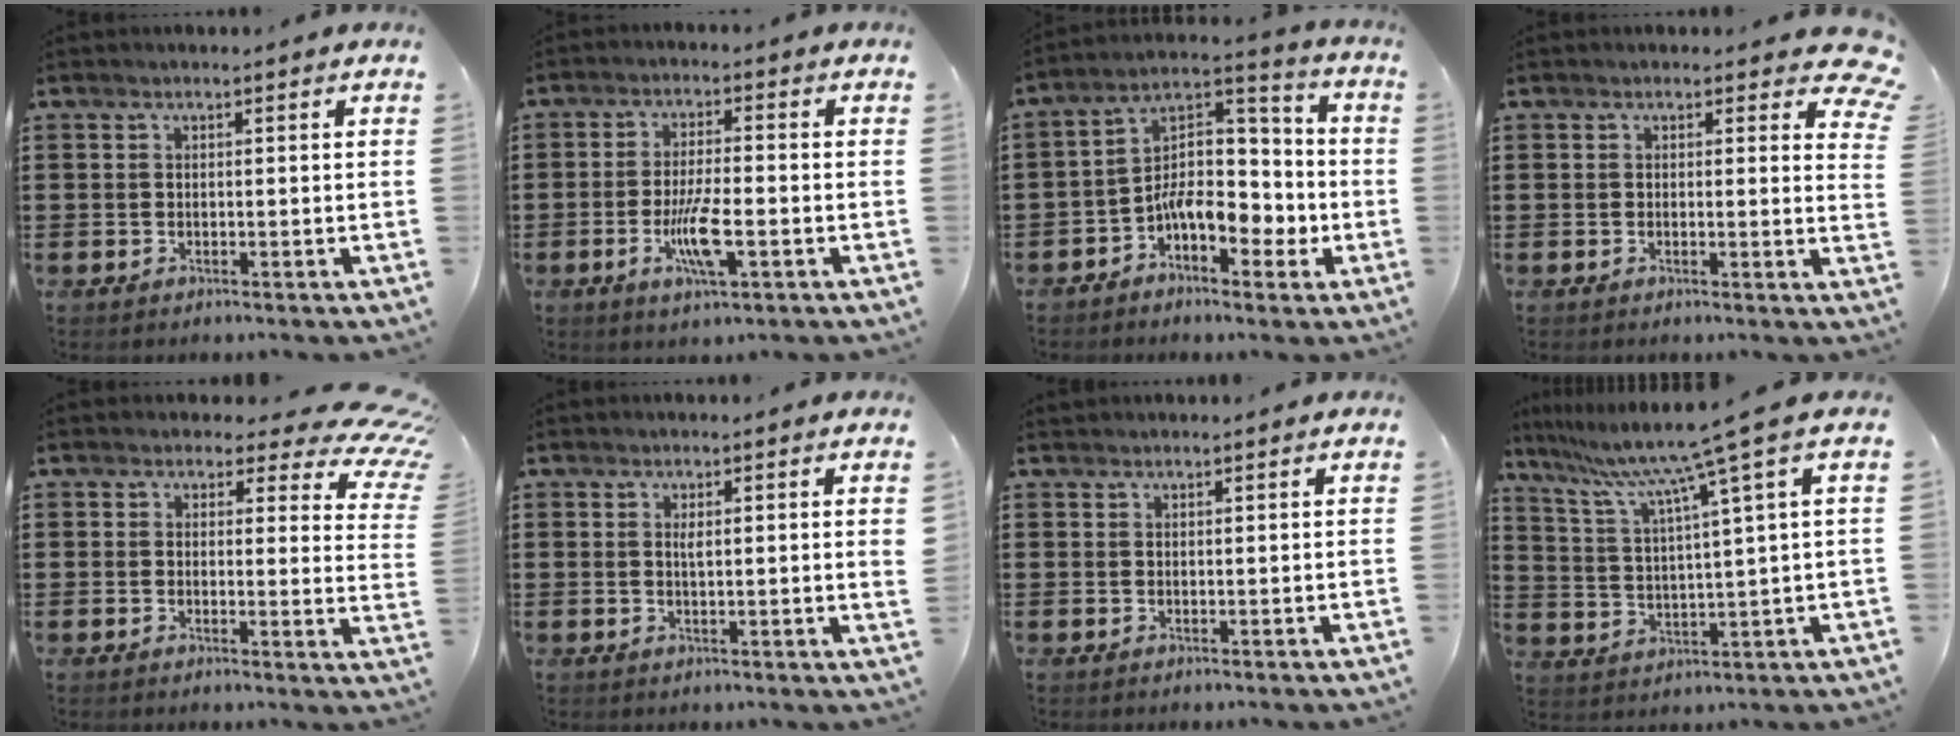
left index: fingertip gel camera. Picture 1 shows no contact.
{"total": 7.0, "force": [-2.2, 1.6, 6.4], "torque": [-0.129, -0.011, -0.042]}
{"total": 10.3, "force": [-3.3, 6.4, 7.4], "torque": [-0.118, -0.002, -0.064]}
{"total": 2.4, "force": [1.8, 1.0, 1.2], "torque": [-0.008, -0.008, 0.027]}
{"total": 4.6, "force": [3.5, 1.9, 2.2], "torque": [-0.038, -0.020, 0.056]}
{"total": 1.9, "force": [0.7, -0.1, 1.8], "torque": [-0.038, -0.002, 0.011]}
{"total": 0.8, "force": [0.8, 0.1, -0.1], "torque": [0.000, 0.000, 0.017]}
{"total": 9.6, "force": [6.5, -1.5, 6.9], "torque": [-0.156, -0.039, 0.100]}